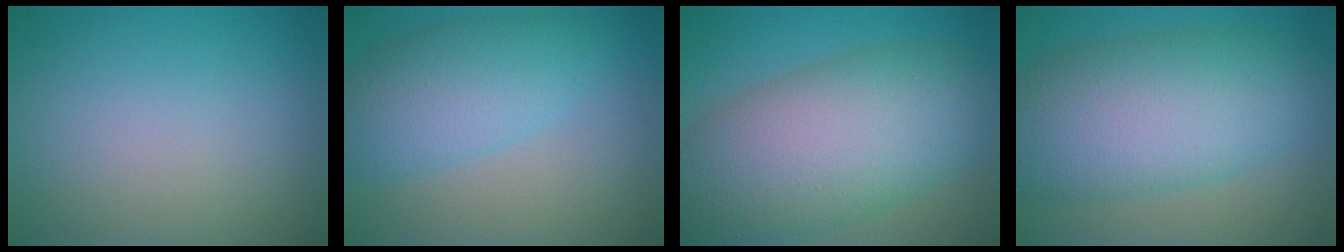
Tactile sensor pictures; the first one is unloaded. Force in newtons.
{"total": 5.4, "press": 5.4, "slide": 0.2}
{"total": 11.8, "press": 11.8, "slide": 0.6}
{"total": 10.7, "press": 10.7, "slide": 0.5}